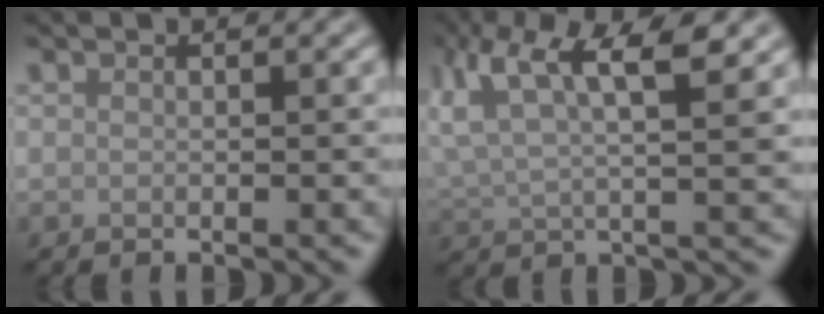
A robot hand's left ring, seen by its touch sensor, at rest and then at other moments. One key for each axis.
{"total": 8.6, "fx": 4.4, "fy": 2.6, "fz": 6.8, "tx": -0.137, "ty": 0.015, "tz": 0.078}